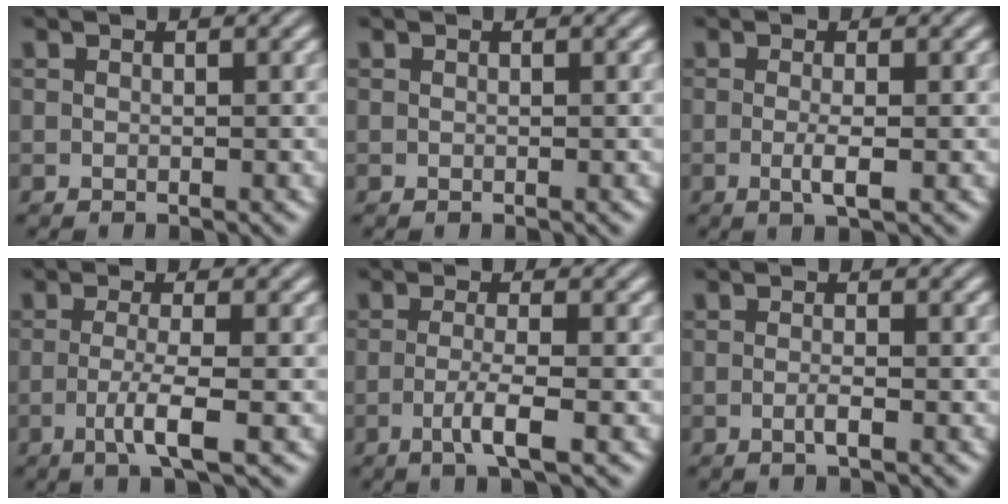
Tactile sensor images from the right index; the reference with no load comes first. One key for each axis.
{"total": 0.0}
{"total": 2.0, "fx": -0.7, "fy": -0.2, "fz": 1.8, "tx": -0.036, "ty": -0.011, "tz": -0.008}
{"total": 3.4, "fx": -1.1, "fy": -0.5, "fz": 3.1, "tx": -0.058, "ty": -0.016, "tz": -0.011}
{"total": 3.0, "fx": -1.1, "fy": -0.5, "fz": 2.7, "tx": -0.049, "ty": -0.013, "tz": -0.015}
{"total": 1.2, "fx": -0.8, "fy": -0.1, "fz": 0.9, "tx": -0.017, "ty": -0.003, "tz": -0.014}